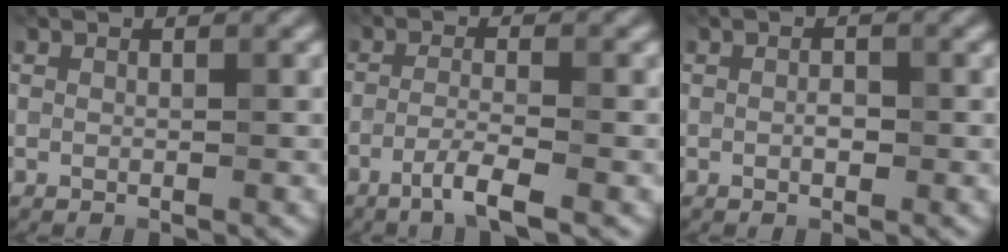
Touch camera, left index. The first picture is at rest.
{"total": 2.9, "force": [-1.6, 0.3, 2.4], "torque": [-0.042, 0.004, -0.040]}
{"total": 1.0, "force": [-0.1, 0.6, 0.9], "torque": [-0.015, 0.000, -0.001]}